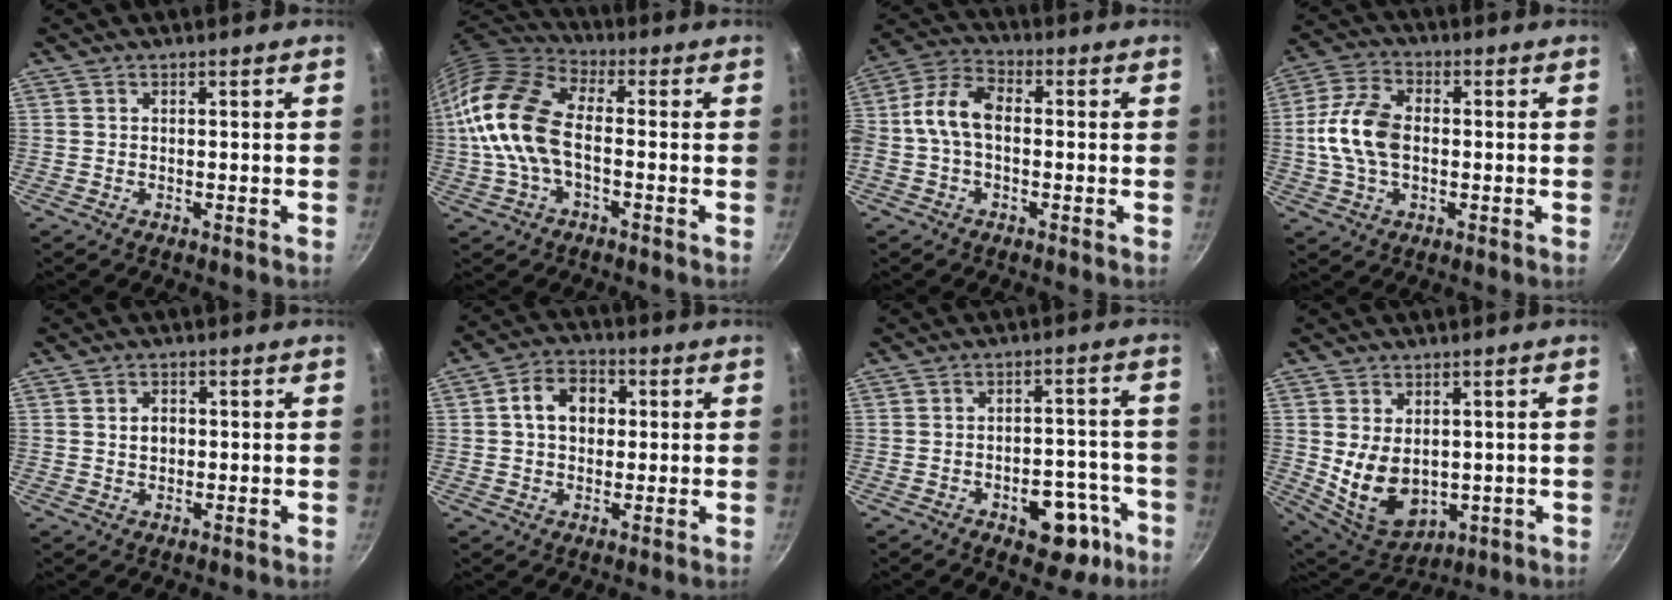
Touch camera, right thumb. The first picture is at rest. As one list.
[{"total": 15.9, "force": [-1.4, 9.0, 13.1], "torque": [-0.250, 0.033, -0.044]}, {"total": 9.6, "force": [-0.5, 6.0, 7.5], "torque": [-0.143, 0.037, -0.027]}, {"total": 11.4, "force": [-0.4, 7.2, 8.9], "torque": [-0.169, 0.023, -0.017]}, {"total": 2.7, "force": [0.3, 2.1, 1.7], "torque": [-0.017, 0.004, 0.004]}, {"total": 8.3, "force": [1.3, 6.3, 5.2], "torque": [-0.059, 0.013, 0.009]}, {"total": 11.5, "force": [-5.6, 6.7, 7.5], "torque": [-0.045, 0.044, -0.064]}, {"total": 11.5, "force": [0.2, 8.0, 8.2], "torque": [-0.124, -0.023, 0.033]}]